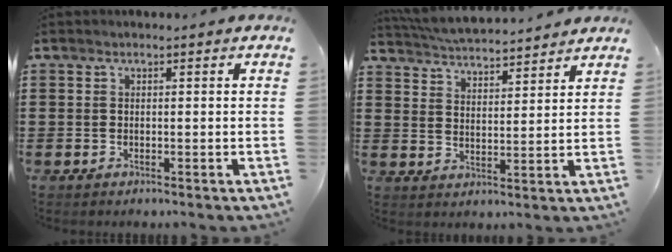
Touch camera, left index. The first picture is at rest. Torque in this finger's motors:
{"motor_torque": [0.00, 0.00, 0.51, 0.09]}